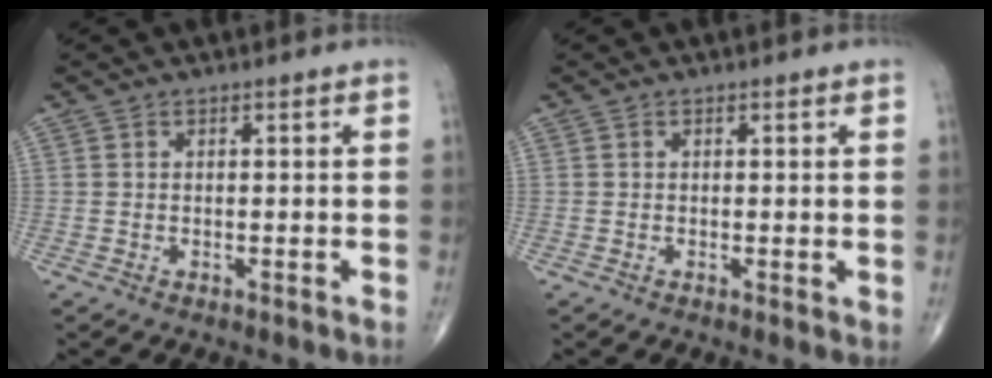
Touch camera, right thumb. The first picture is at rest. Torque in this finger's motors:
{"motor_torque": [-0.22, -0.02, -0.09, -0.03, -0.03]}